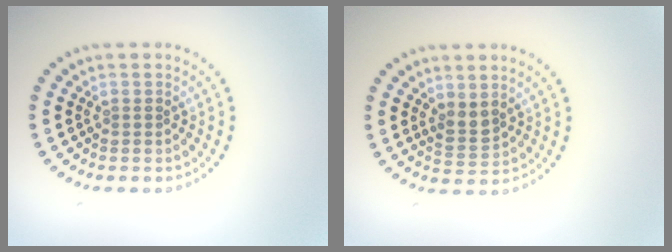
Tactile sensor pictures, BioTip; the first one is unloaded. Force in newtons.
{"total": 1.7, "press": 1.4, "slide": 0.9}